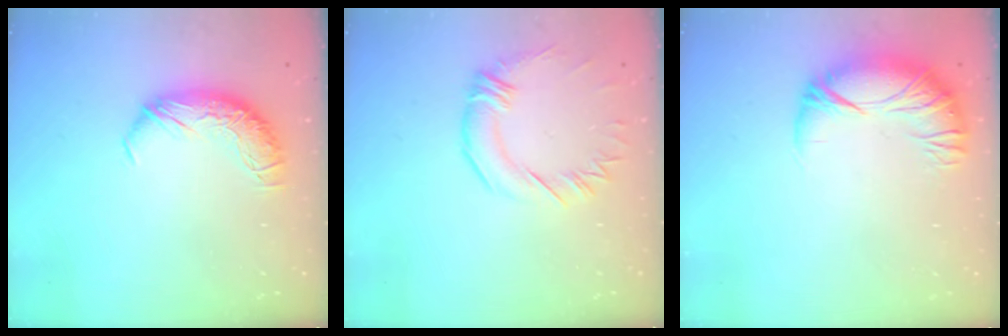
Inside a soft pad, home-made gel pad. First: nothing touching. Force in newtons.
{"total": 0.9, "press": 0.1, "slide": 0.9}
{"total": 3.3, "press": 1.9, "slide": 2.7}